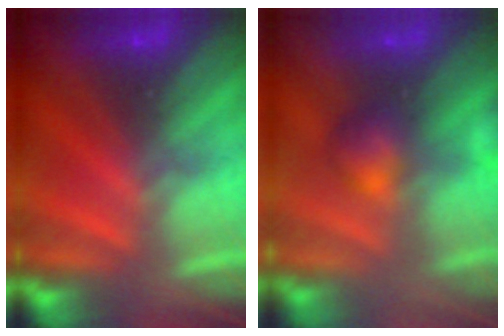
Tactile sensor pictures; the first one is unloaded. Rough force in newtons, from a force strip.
{"total": 2.9}